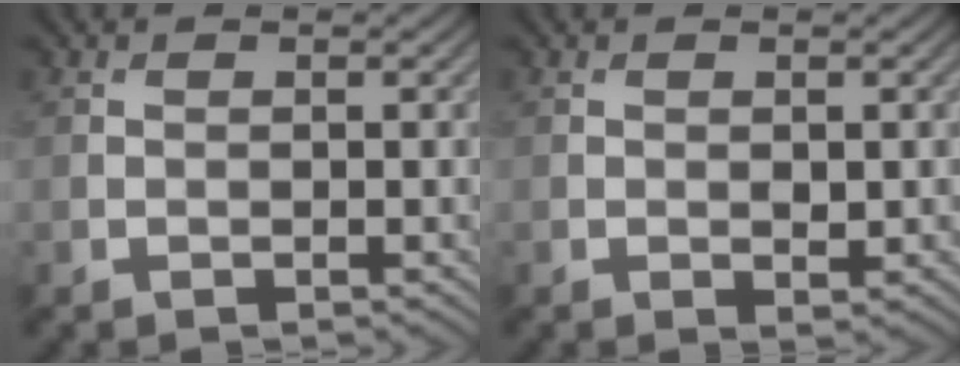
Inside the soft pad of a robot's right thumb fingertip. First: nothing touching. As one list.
[{"total": 1.0, "force": [0.0, 0.5, 0.8], "torque": [-0.011, -0.005, 0.000]}]